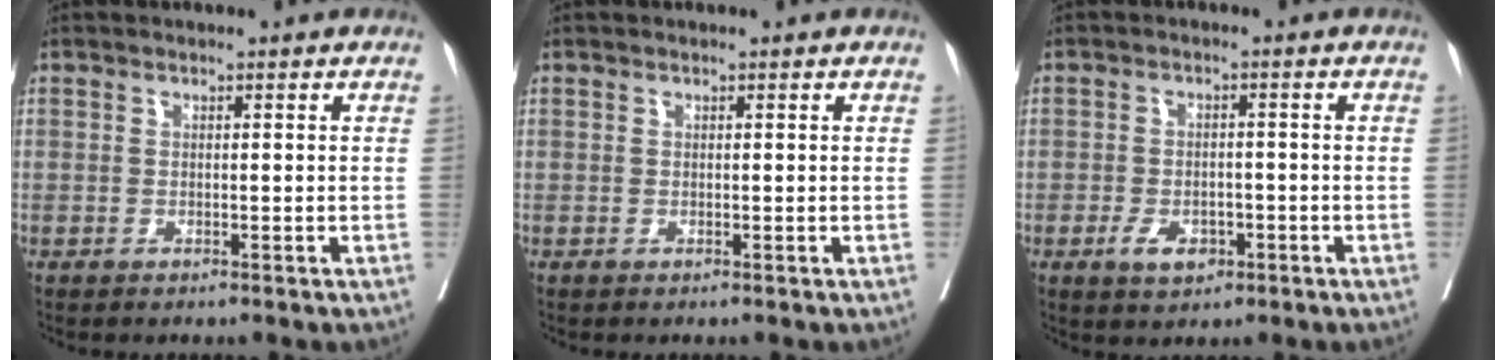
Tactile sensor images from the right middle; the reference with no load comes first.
{"total": 0.0}
{"total": 4.2, "force": [-2.1, 2.4, 2.7], "torque": [-0.052, 0.000, -0.027]}